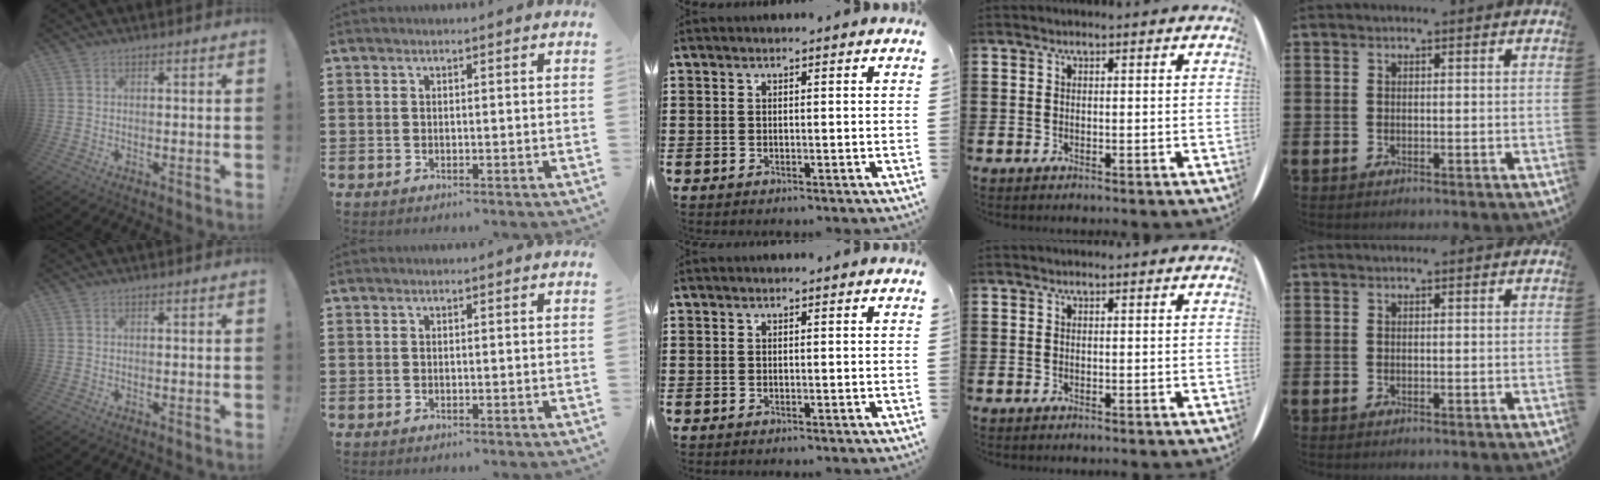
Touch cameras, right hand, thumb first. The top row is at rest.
{}